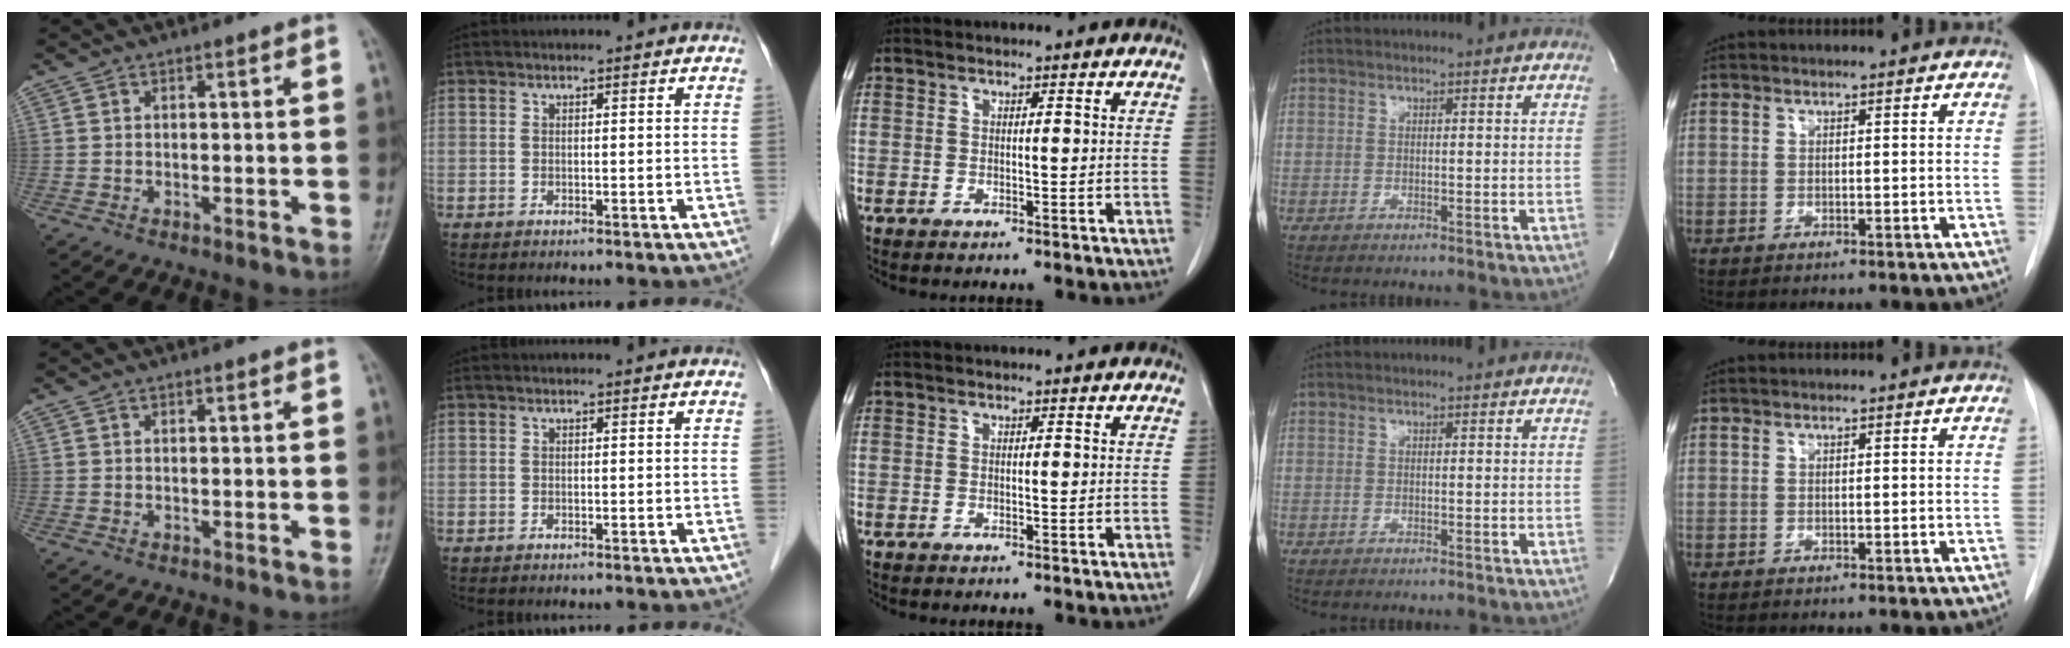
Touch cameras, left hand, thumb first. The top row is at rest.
{}